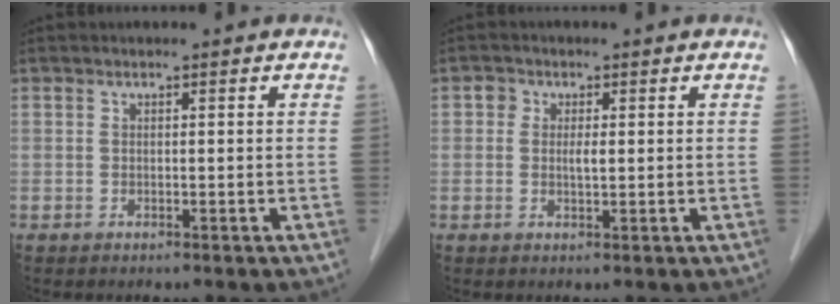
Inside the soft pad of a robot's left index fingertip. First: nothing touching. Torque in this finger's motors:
{"motor_torque": [0.12, 0.07, 0.00, 0.00]}